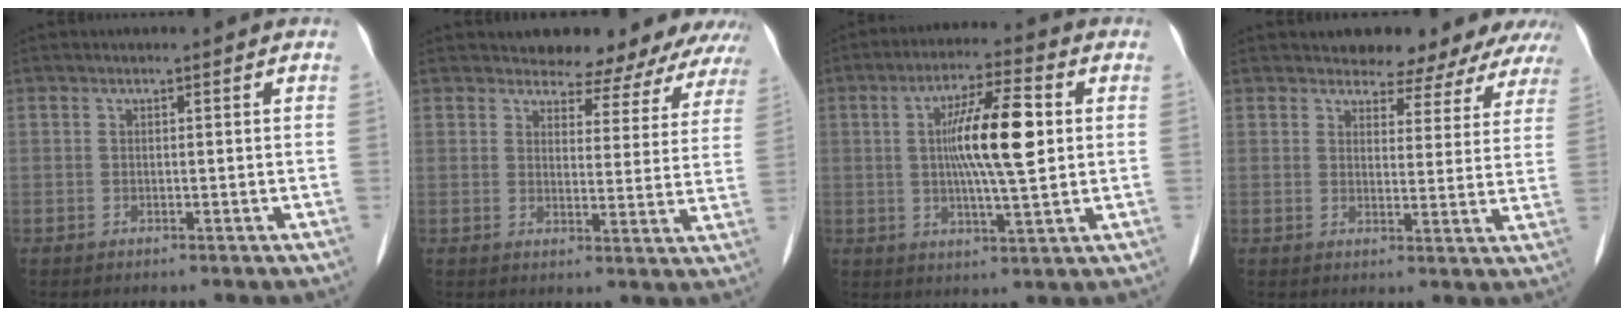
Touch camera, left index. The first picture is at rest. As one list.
[{"total": 13.5, "force": [12.9, 3.7, 2.2], "torque": [0.010, -0.019, 0.124]}, {"total": 11.3, "force": [1.6, 1.7, 11.1], "torque": [-0.198, 0.009, 0.025]}, {"total": 12.1, "force": [11.3, 3.4, 2.2], "torque": [0.004, -0.009, 0.107]}]